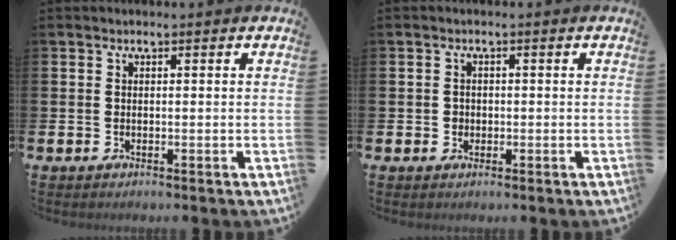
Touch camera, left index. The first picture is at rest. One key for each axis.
{"total": 1.2, "fx": 0.1, "fy": 1.2, "fz": 0.3, "tx": 0.007, "ty": 0.003, "tz": -0.004}